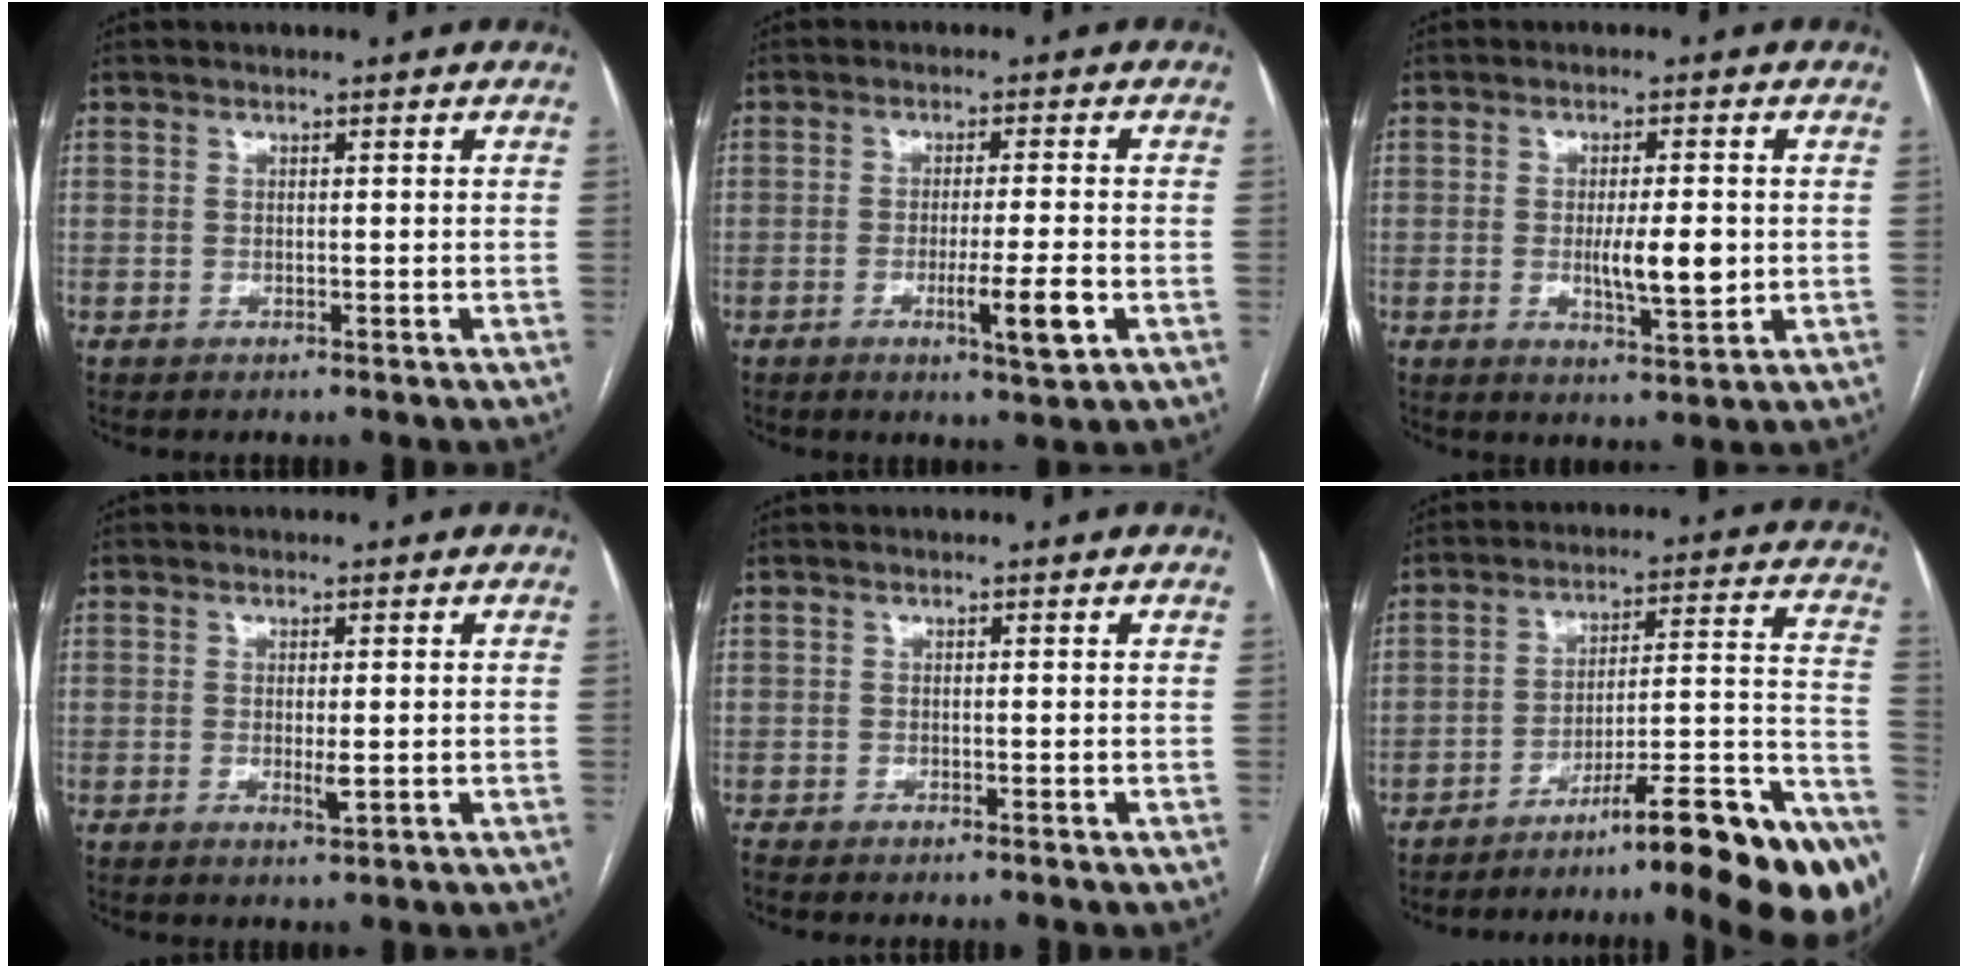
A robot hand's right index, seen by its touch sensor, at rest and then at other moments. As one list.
[{"total": 5.8, "force": [-2.0, -0.2, 5.4], "torque": [-0.085, -0.011, -0.030]}, {"total": 6.2, "force": [-0.5, 1.4, 6.0], "torque": [-0.100, -0.008, -0.004]}, {"total": 1.8, "force": [-0.2, 0.3, 1.7], "torque": [-0.028, -0.005, -0.002]}, {"total": 0.7, "force": [-0.6, -0.2, 0.0], "torque": [-0.001, 0.000, -0.014]}, {"total": 23.1, "force": [-17.2, 1.2, 15.4], "torque": [-0.115, 0.033, -0.248]}]